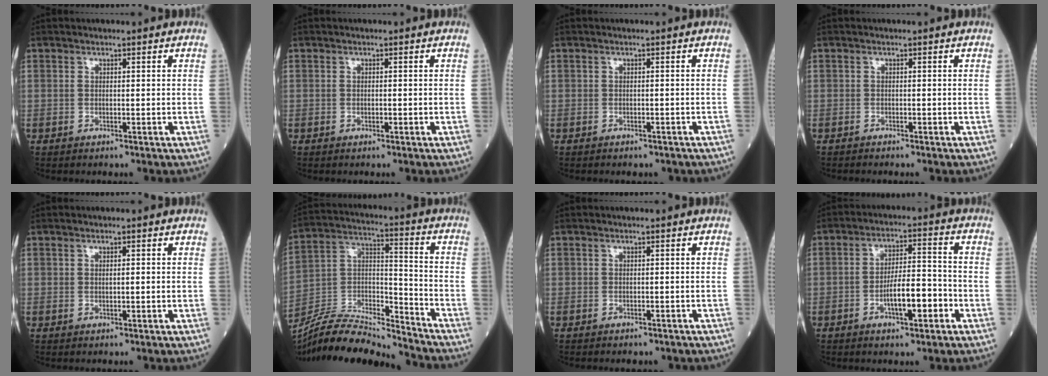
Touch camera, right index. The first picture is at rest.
{"total": 0.5, "force": [-0.1, 0.1, 0.5], "torque": [-0.012, -0.002, 0.001]}
{"total": 3.1, "force": [-2.6, 1.3, 1.0], "torque": [-0.012, -0.003, -0.027]}
{"total": 0.5, "force": [-0.5, 0.1, 0.1], "torque": [-0.008, -0.002, -0.010]}
{"total": 0.7, "force": [0.1, 0.1, 0.7], "torque": [-0.014, 0.000, 0.004]}
{"total": 17.7, "force": [-17.0, 1.2, 4.8], "torque": [-0.091, 0.025, -0.300]}
{"total": 3.1, "force": [-2.7, 1.2, 1.0], "torque": [-0.012, -0.003, -0.028]}
{"total": 7.8, "force": [-2.9, 1.9, 6.9], "torque": [-0.124, 0.012, -0.047]}